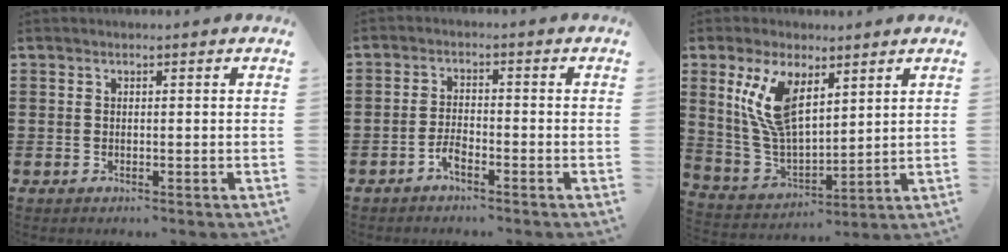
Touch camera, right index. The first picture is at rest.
{"total": 2.6, "force": [-1.9, 0.6, 1.5], "torque": [-0.037, 0.003, -0.040]}
{"total": 10.7, "force": [4.6, 4.9, 8.3], "torque": [-0.183, -0.003, 0.085]}